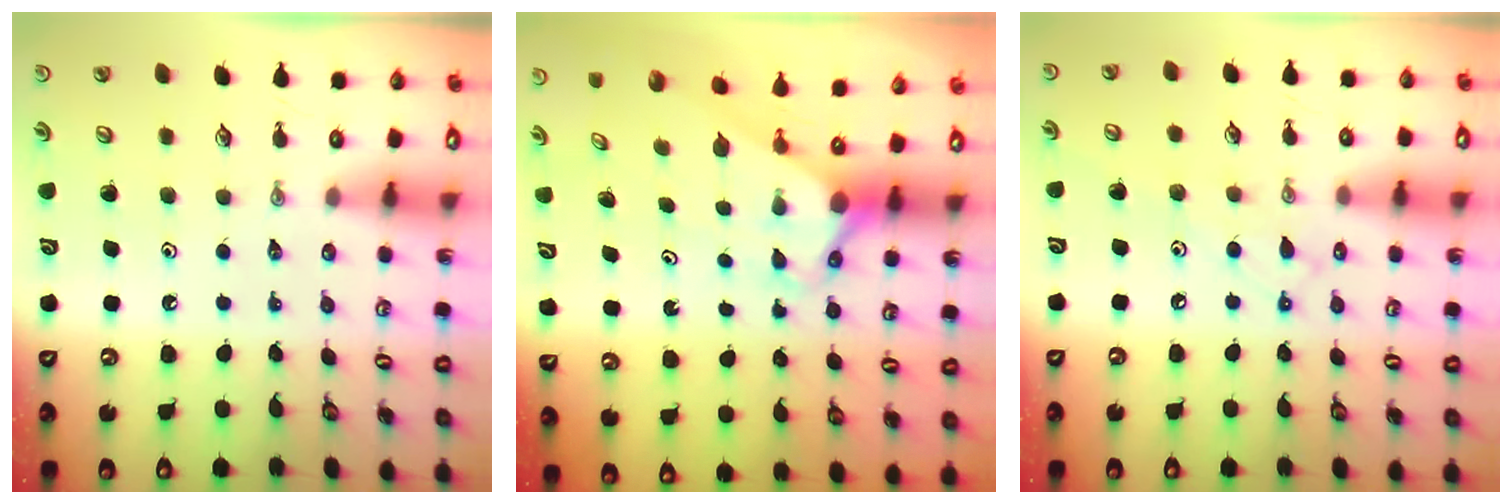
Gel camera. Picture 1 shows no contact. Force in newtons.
{"total": 2.7, "press": 2.7, "slide": 0.0}
{"total": 8.9, "press": 8.9, "slide": 0.7}